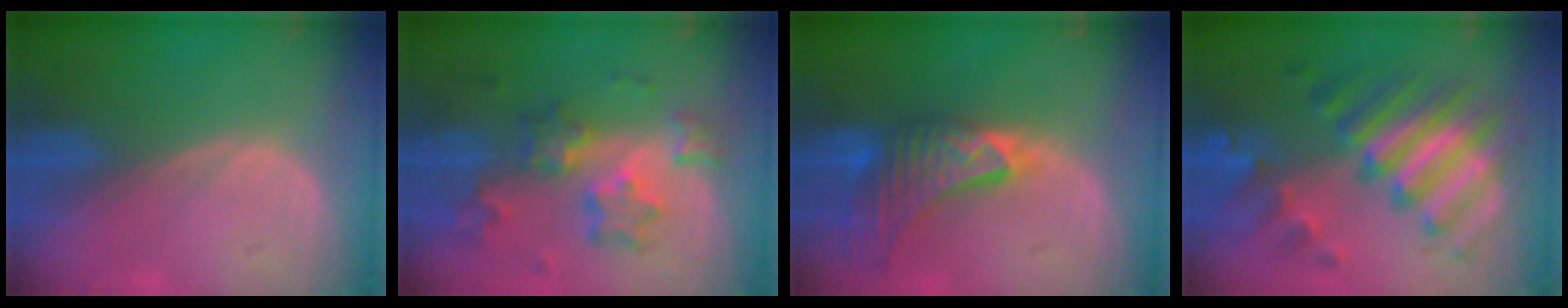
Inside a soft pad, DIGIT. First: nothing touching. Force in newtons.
{"total": 8.4, "press": 7.3, "slide": 4.1}
{"total": 9.1, "press": 8.2, "slide": 3.9}
{"total": 10.5, "press": 10.5, "slide": 0.9}